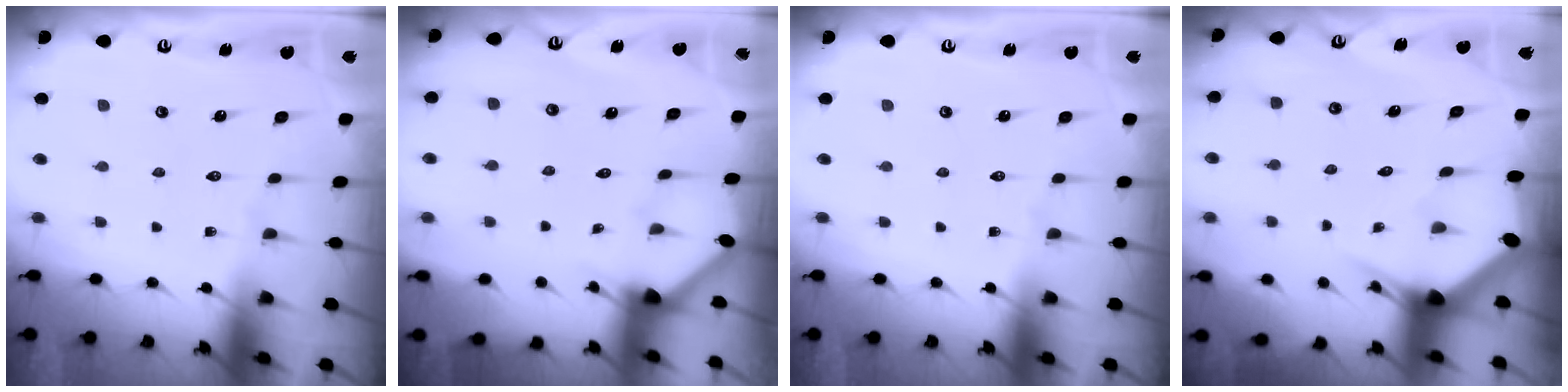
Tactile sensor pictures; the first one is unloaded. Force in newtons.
{"total": 2.6, "press": 2.6, "slide": 0.3}
{"total": 0.0}
{"total": 3.5, "press": 3.5, "slide": 0.1}